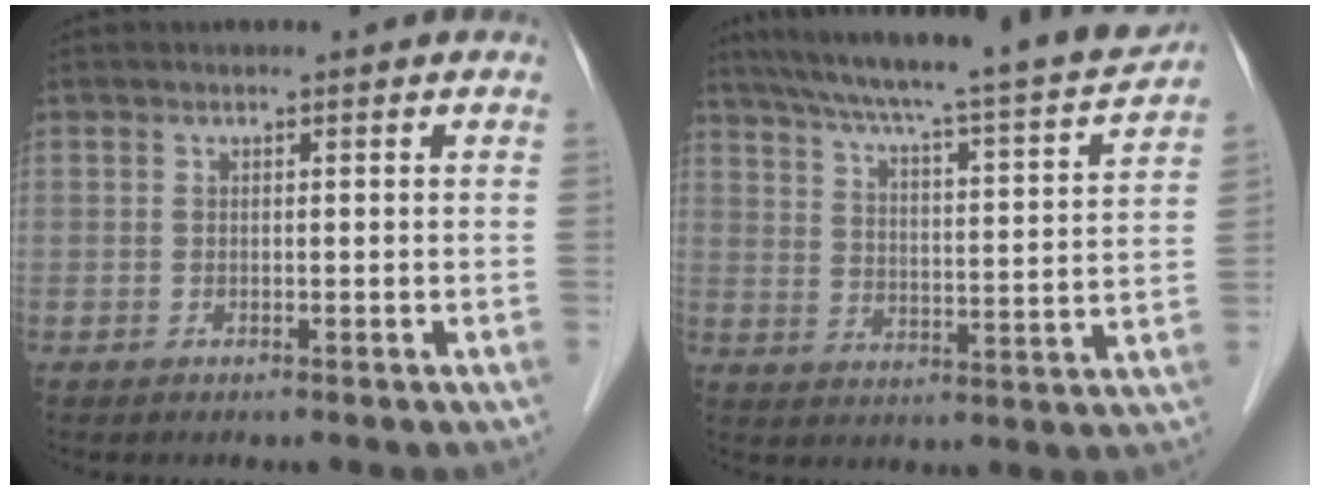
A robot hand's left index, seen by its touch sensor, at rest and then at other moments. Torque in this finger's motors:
{"motor_torque": [0.66, -0.90, 0.52, 0.16]}